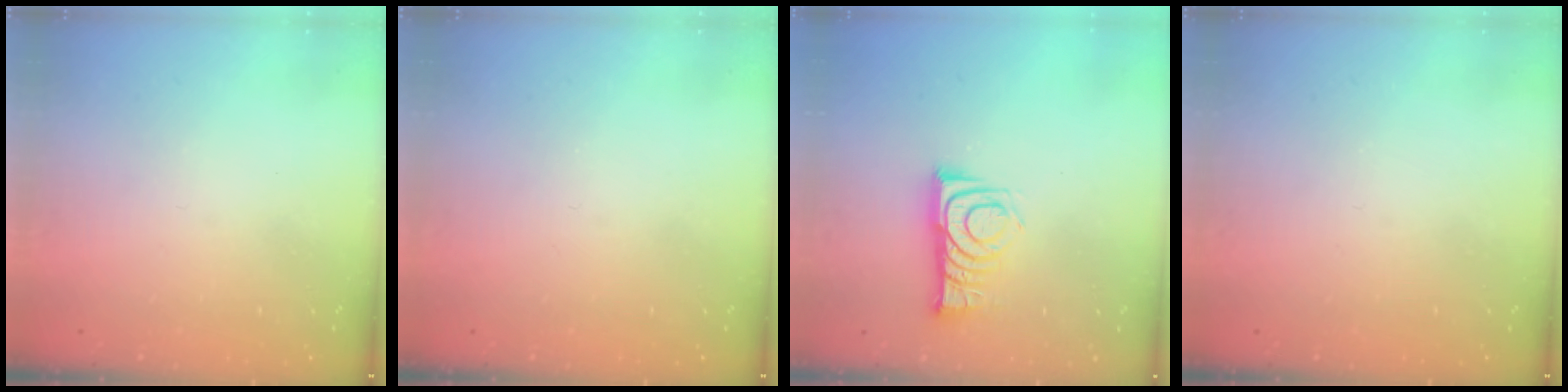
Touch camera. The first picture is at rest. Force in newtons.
{"total": 0.0}
{"total": 9.7, "press": 9.7, "slide": 0.4}
{"total": 0.0}